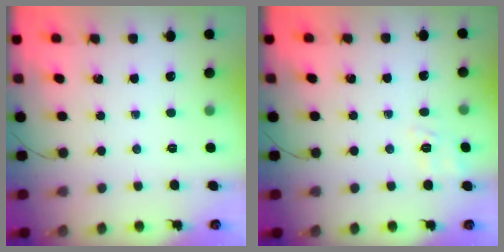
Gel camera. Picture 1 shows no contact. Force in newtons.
{"total": 4.9, "press": 4.5, "slide": 1.9}